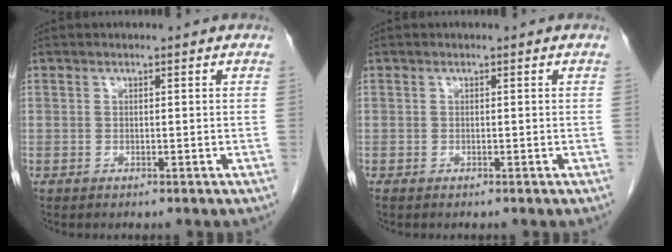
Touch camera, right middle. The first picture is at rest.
{"total": 0.0}